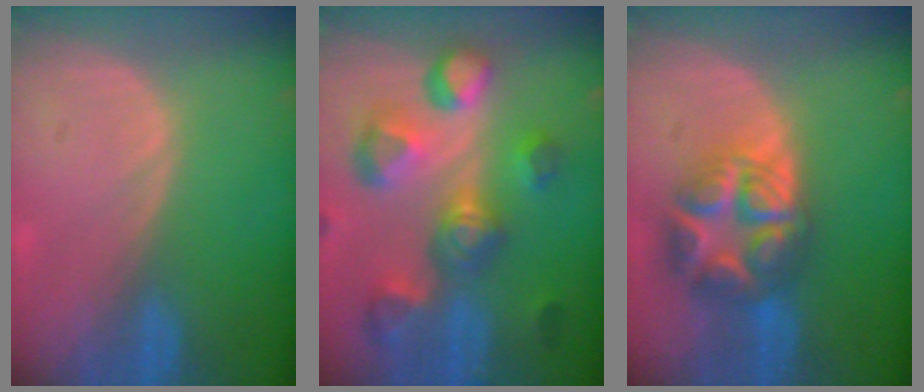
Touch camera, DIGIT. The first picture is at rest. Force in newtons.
{"total": 11.3, "press": 10.1, "slide": 5.1}
{"total": 8.9, "press": 8.9, "slide": 0.4}